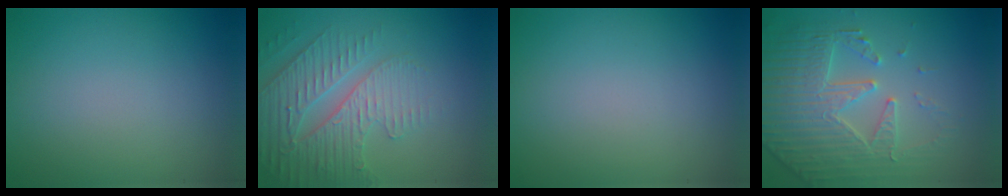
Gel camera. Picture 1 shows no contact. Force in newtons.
{"total": 4.3, "press": 4.1, "slide": 1.4}
{"total": 0.0}
{"total": 5.1, "press": 4.8, "slide": 1.8}